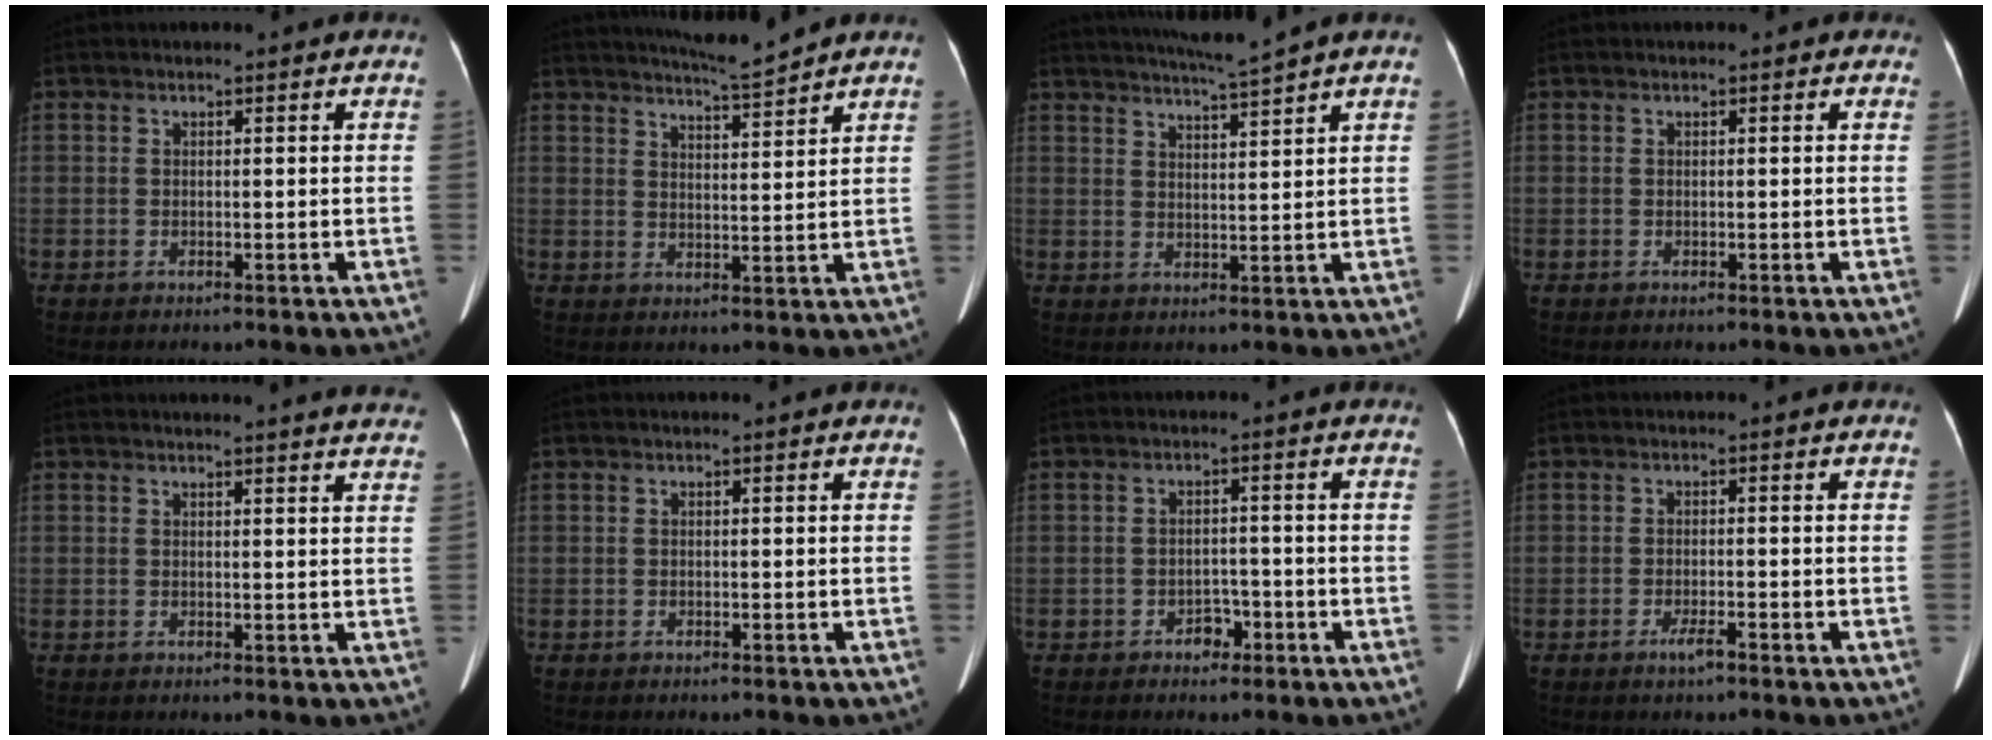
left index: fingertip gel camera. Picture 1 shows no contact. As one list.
[{"total": 6.1, "force": [5.8, -1.1, 1.8], "torque": [-0.038, -0.008, 0.094]}, {"total": 6.2, "force": [5.5, -1.7, 2.3], "torque": [-0.040, -0.005, 0.091]}, {"total": 0.0}, {"total": 11.8, "force": [11.4, 0.3, 3.1], "torque": [-0.027, -0.027, 0.107]}, {"total": 0.0}, {"total": 2.5, "force": [-1.5, 1.6, 1.1], "torque": [-0.013, 0.006, -0.020]}, {"total": 2.0, "force": [-1.4, 0.2, 1.5], "torque": [-0.030, -0.003, -0.024]}]